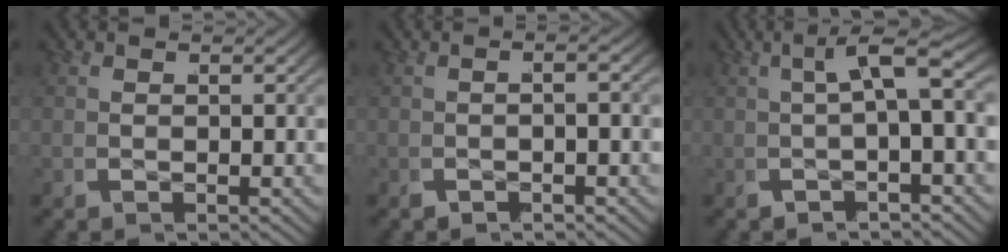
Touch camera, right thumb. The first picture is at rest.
{"total": 0.9, "force": [-0.8, -0.4, 0.1], "torque": [-0.013, 0.004, -0.018]}
{"total": 3.7, "force": [0.7, 0.3, 3.7], "torque": [-0.060, 0.026, 0.005]}